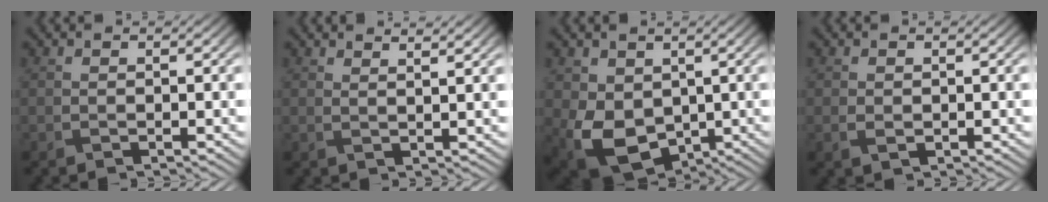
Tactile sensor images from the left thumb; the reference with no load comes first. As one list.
[{"total": 2.6, "force": [1.9, 0.5, 1.6], "torque": [-0.015, 0.002, 0.023]}, {"total": 9.0, "force": [-0.9, 6.9, 5.7], "torque": [-0.143, -0.025, -0.013]}, {"total": 1.3, "force": [-0.1, 1.0, 0.8], "torque": [-0.021, -0.003, 0.002]}]